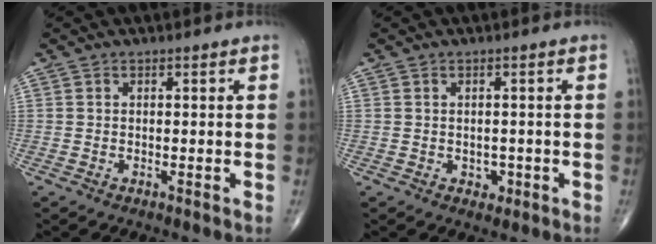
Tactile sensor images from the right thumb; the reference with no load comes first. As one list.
[{"total": 1.9, "force": [-0.6, 1.5, 0.9], "torque": [-0.005, 0.002, -0.004]}]